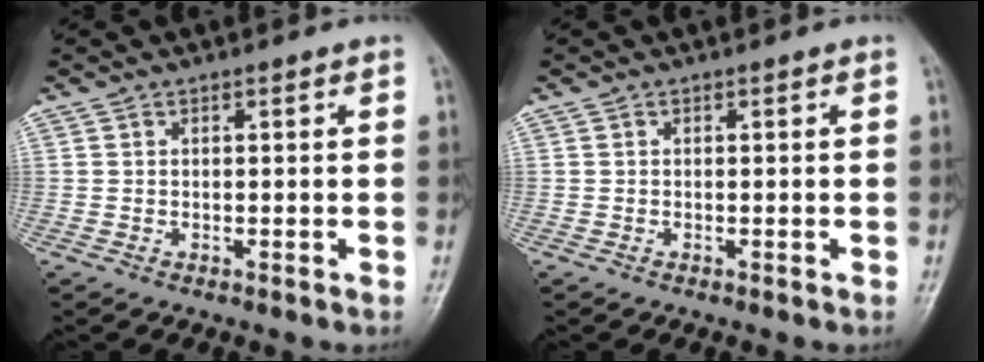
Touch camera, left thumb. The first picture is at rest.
{"total": 0.0}